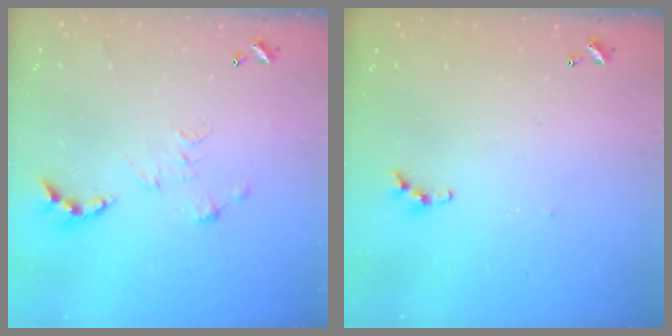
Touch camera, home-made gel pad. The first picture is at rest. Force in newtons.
{"total": 4.4, "press": 4.4, "slide": 0.5}